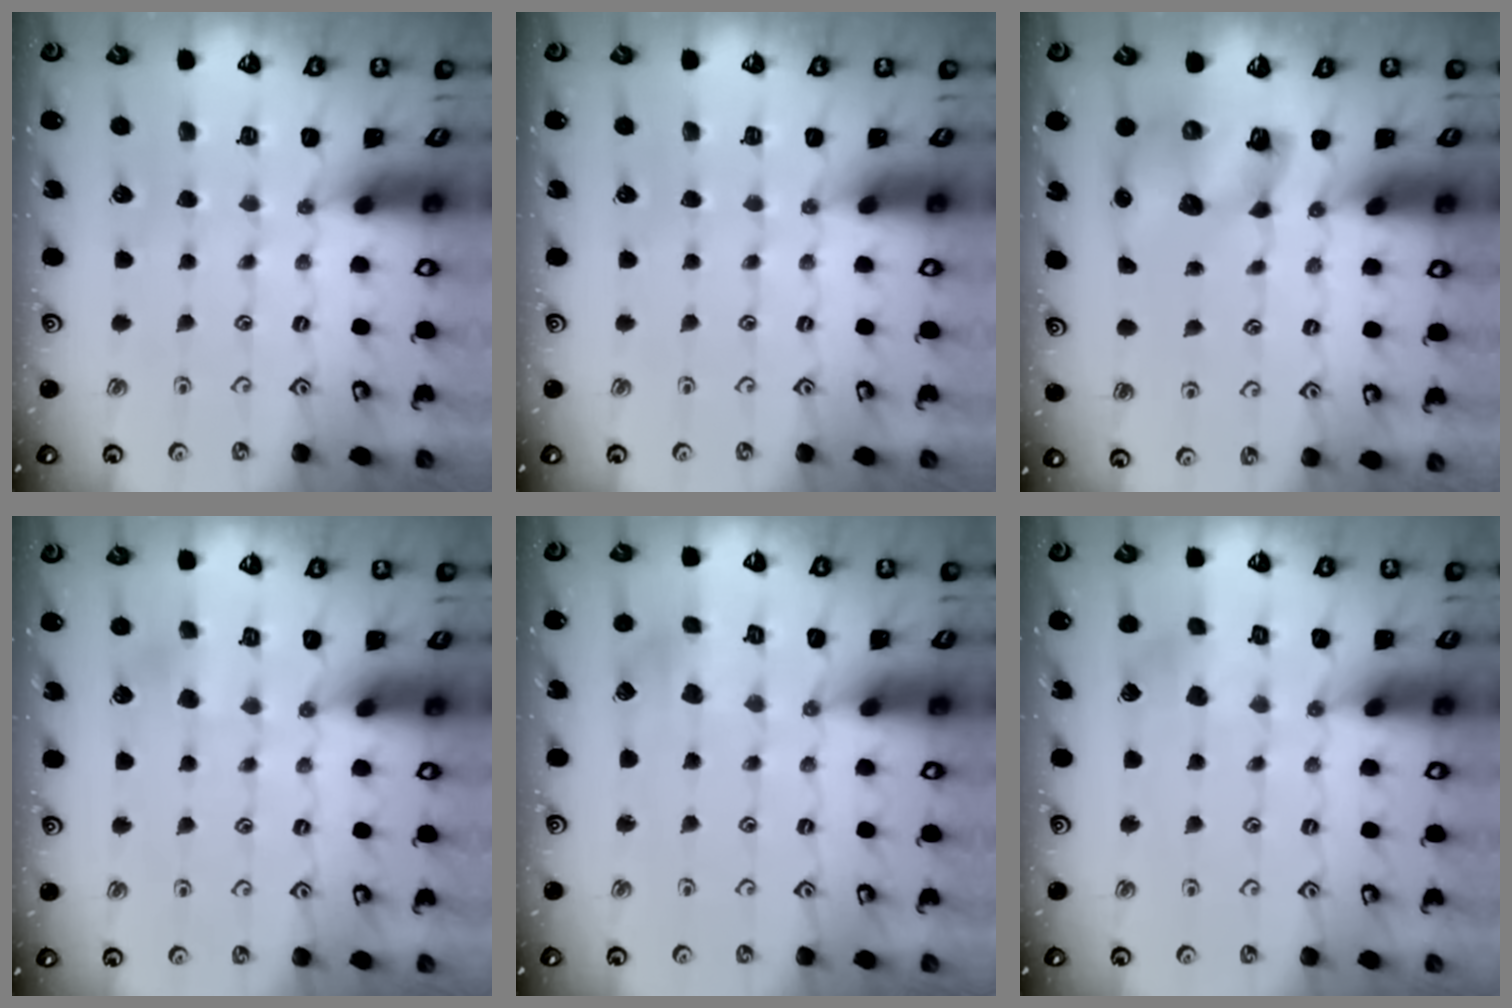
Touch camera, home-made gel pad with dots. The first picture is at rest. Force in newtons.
{"total": 0.0}
{"total": 9.4, "press": 9.3, "slide": 1.4}
{"total": 3.2, "press": 3.0, "slide": 0.9}
{"total": 2.6, "press": 2.6, "slide": 0.4}
{"total": 3.2, "press": 3.2, "slide": 0.4}